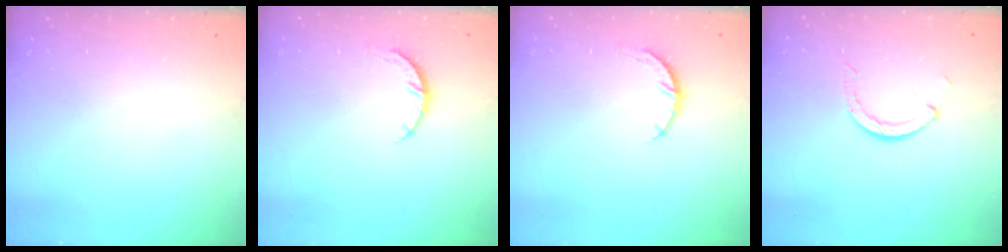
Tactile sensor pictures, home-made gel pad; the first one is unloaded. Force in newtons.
{"total": 5.0, "press": 4.9, "slide": 0.7}
{"total": 5.0, "press": 4.9, "slide": 0.7}
{"total": 2.2, "press": 2.2, "slide": 0.3}